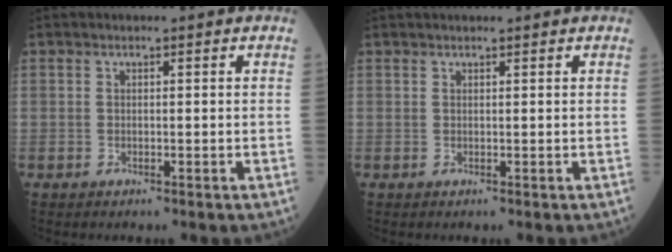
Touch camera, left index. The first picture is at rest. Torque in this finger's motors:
{"motor_torque": [-0.07, -0.14, 0.02, 0.04]}